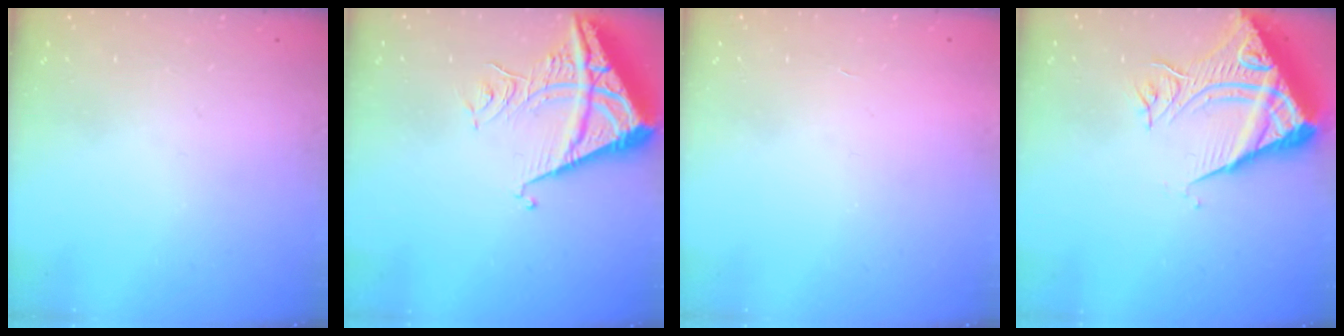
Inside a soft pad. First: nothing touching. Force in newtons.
{"total": 9.1, "press": 9.1, "slide": 1.0}
{"total": 1.8, "press": 1.8, "slide": 0.1}
{"total": 11.1, "press": 11.0, "slide": 1.3}